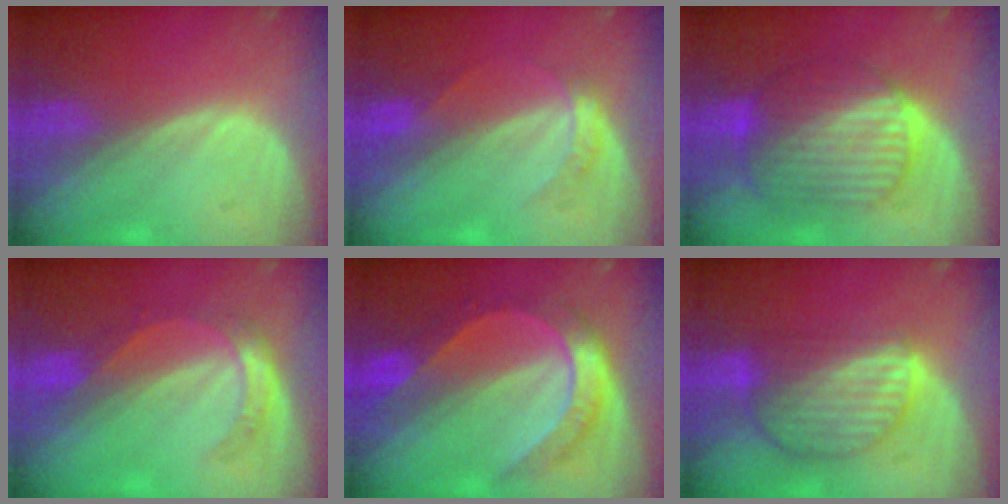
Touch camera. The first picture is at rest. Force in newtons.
{"total": 3.1, "press": 3.1, "slide": 0.5}
{"total": 10.3, "press": 10.2, "slide": 0.8}
{"total": 5.4, "press": 4.7, "slide": 2.6}
{"total": 8.3, "press": 8.2, "slide": 0.8}
{"total": 9.0, "press": 7.8, "slide": 4.6}